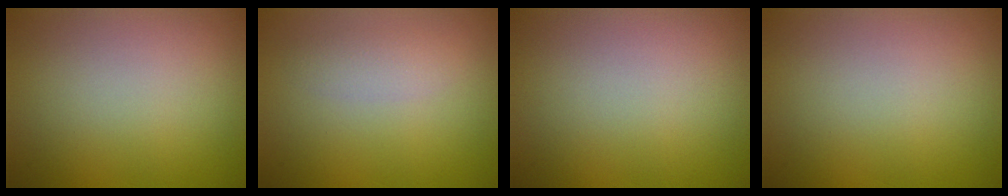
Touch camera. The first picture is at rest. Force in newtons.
{"total": 1.5, "press": 1.5, "slide": 0.1}
{"total": 0.0}
{"total": 0.0}